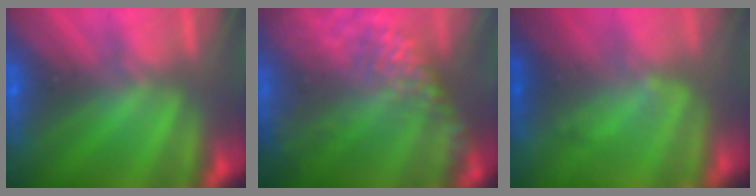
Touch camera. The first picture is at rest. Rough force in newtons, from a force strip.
{"total": 9.6}
{"total": 2.0}